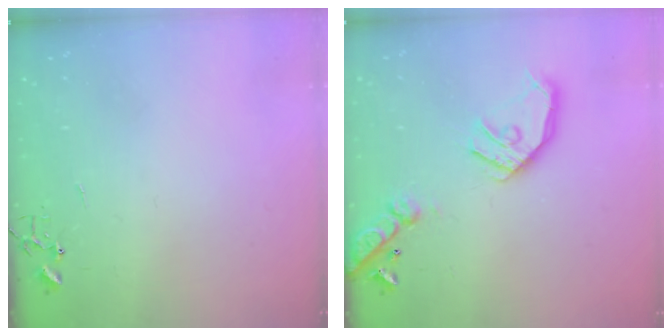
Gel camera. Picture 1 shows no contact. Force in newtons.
{"total": 17.3, "press": 17.0, "slide": 2.8}